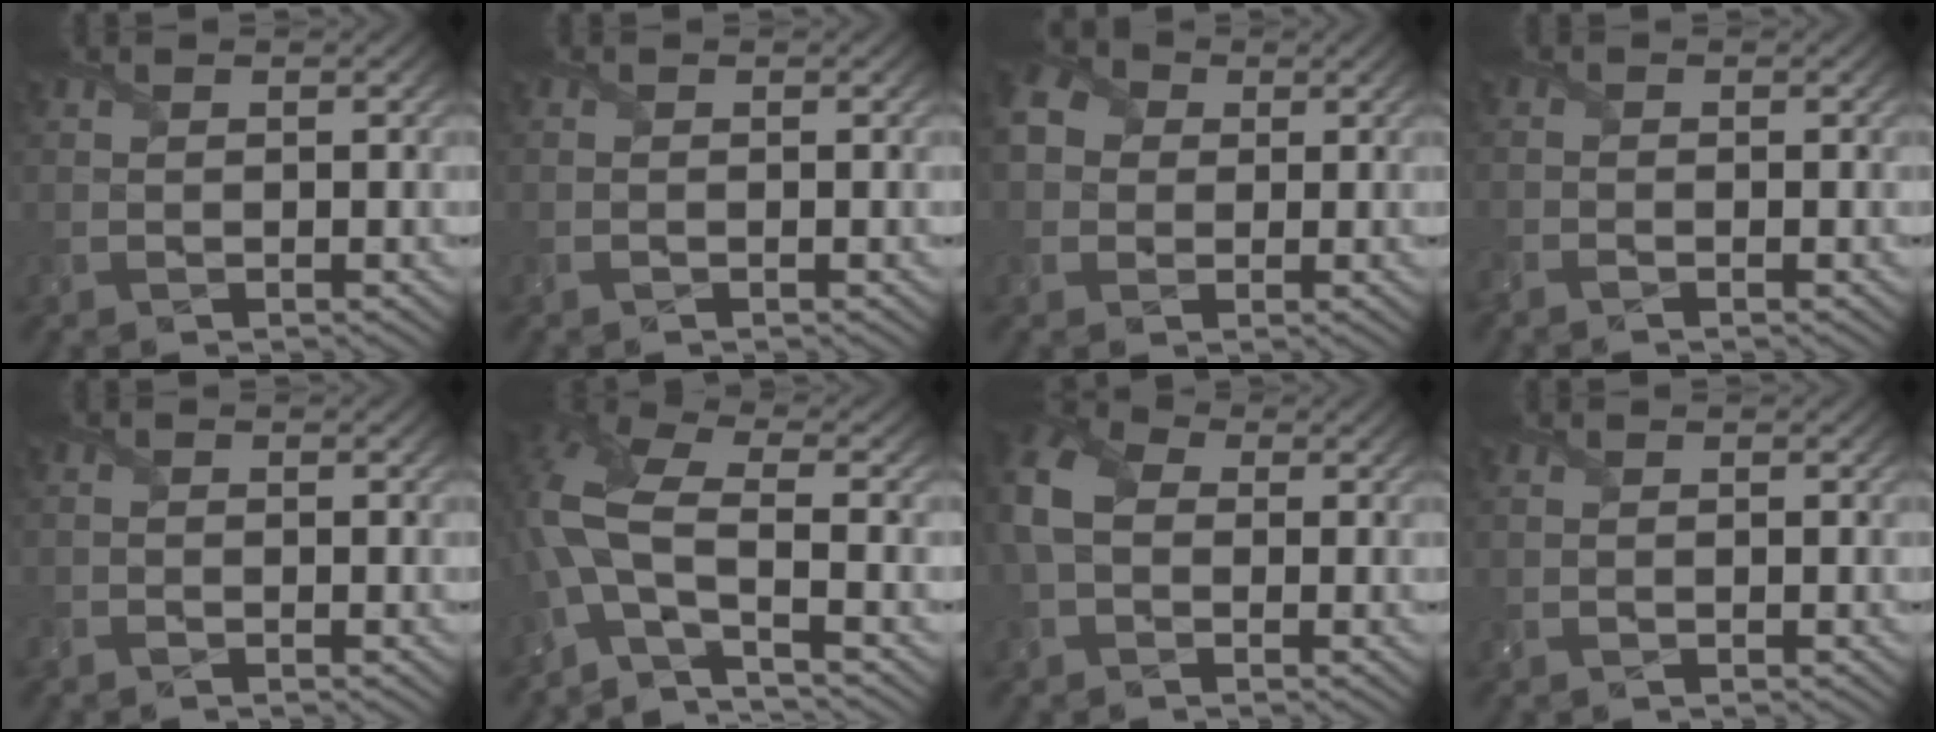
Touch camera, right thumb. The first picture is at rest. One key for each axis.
{"total": 0.0}
{"total": 5.4, "fx": 0.7, "fy": 4.7, "fz": 2.5, "tx": -0.072, "ty": 0.010, "tz": 0.006}
{"total": 1.3, "fx": -1.2, "fy": 0.2, "fz": 0.6, "tx": -0.018, "ty": -0.009, "tz": -0.030}
{"total": 0.9, "fx": -0.9, "fy": 0.1, "fz": 0.2, "tx": -0.007, "ty": -0.005, "tz": -0.020}
{"total": 8.8, "fx": -2.5, "fy": 3.1, "fz": 7.9, "tx": -0.182, "ty": 0.006, "tz": -0.073}
{"total": 6.9, "fx": 0.1, "fy": 5.1, "fz": 4.7, "tx": -0.130, "ty": 0.009, "tz": -0.006}
{"total": 0.0}